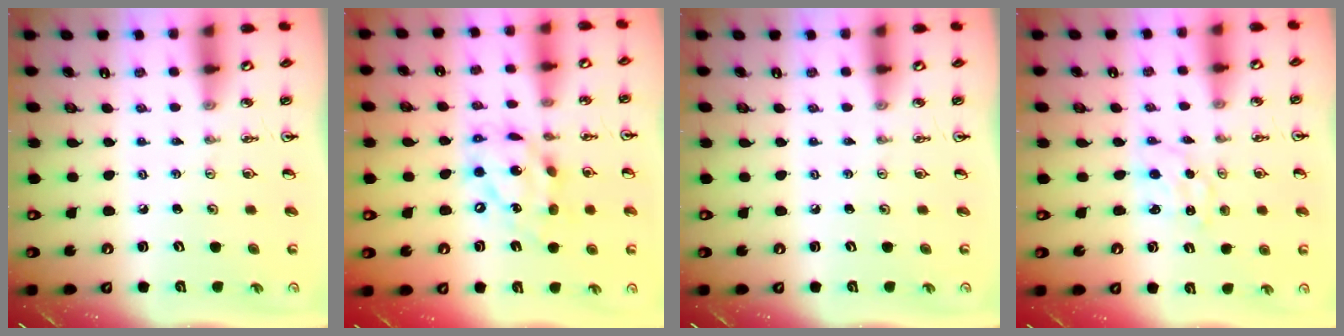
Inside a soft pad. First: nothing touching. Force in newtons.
{"total": 14.7, "press": 14.6, "slide": 1.7}
{"total": 0.0}
{"total": 0.7, "press": 0.6, "slide": 0.3}